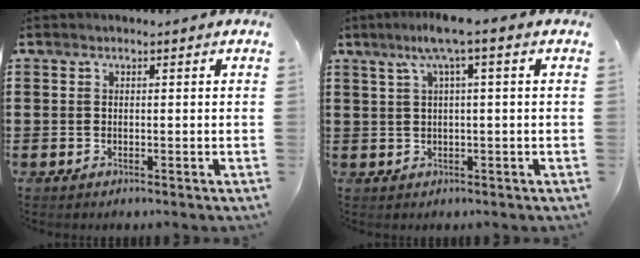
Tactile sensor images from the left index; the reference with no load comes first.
{"total": 5.3, "force": [1.9, -0.2, 4.9], "torque": [-0.096, 0.002, 0.030]}